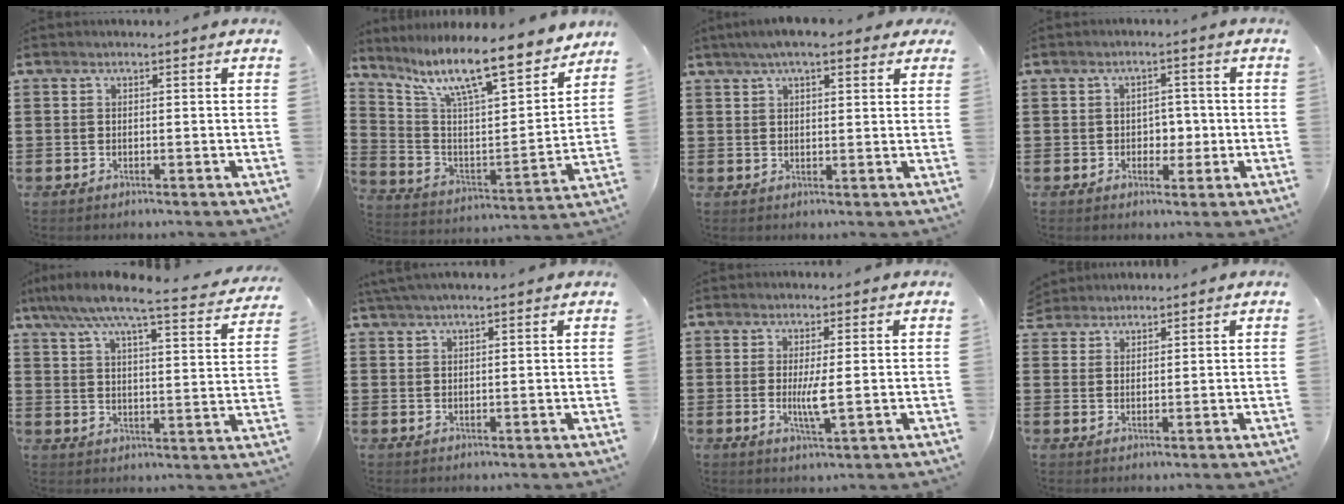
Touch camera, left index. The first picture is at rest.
{"total": 11.9, "force": [9.7, 1.5, 6.7], "torque": [-0.151, -0.071, 0.159]}
{"total": 5.2, "force": [3.7, 1.2, 3.5], "torque": [-0.076, 0.006, 0.064]}
{"total": 3.2, "force": [-0.4, 2.6, 1.8], "torque": [-0.036, 0.003, -0.016]}
{"total": 7.1, "force": [6.1, 0.1, 3.7], "torque": [-0.089, -0.042, 0.096]}
{"total": 2.4, "force": [2.0, 0.1, 1.3], "torque": [-0.029, 0.004, 0.038]}
{"total": 3.8, "force": [0.0, 0.2, 3.8], "torque": [-0.076, -0.008, -0.004]}
{"total": 2.2, "force": [2.1, 0.6, -0.3], "torque": [-0.001, 0.003, 0.042]}